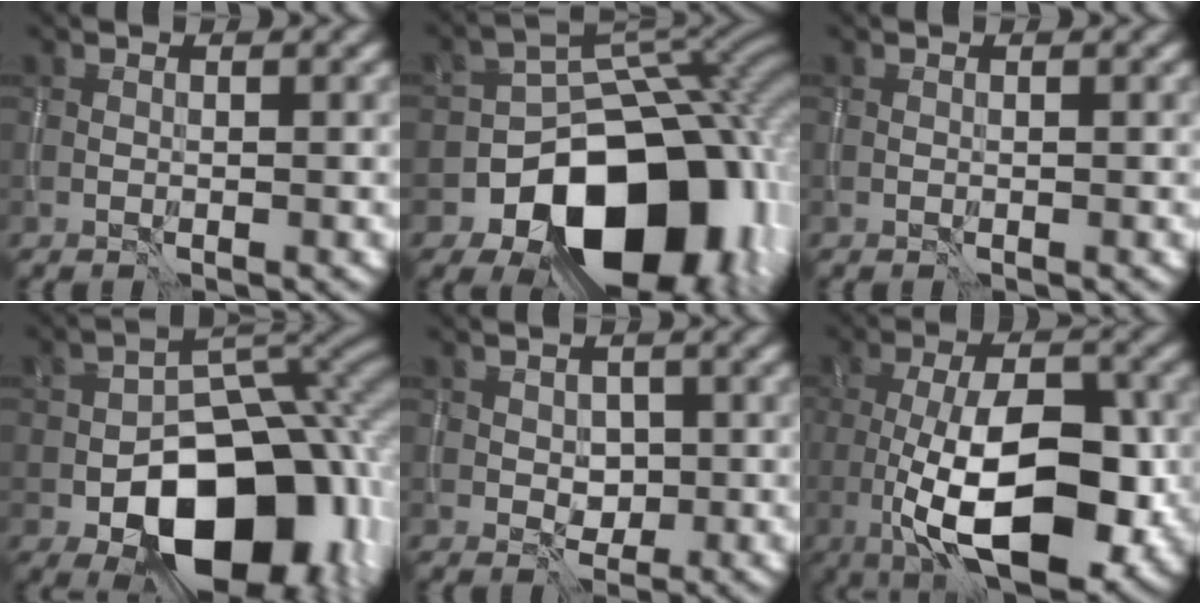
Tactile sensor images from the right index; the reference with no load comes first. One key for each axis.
{"total": 15.6, "fx": -6.9, "fy": 10.7, "fz": 9.1, "tx": -0.093, "ty": -0.017, "tz": -0.105}
{"total": 0.0}
{"total": 15.7, "fx": -5.3, "fy": 10.2, "fz": 10.7, "tx": -0.126, "ty": -0.021, "tz": -0.076}
{"total": 1.7, "fx": 0.0, "fy": 1.5, "fz": 0.9, "tx": -0.014, "ty": -0.002, "tz": 0.002}
{"total": 11.8, "fx": -2.6, "fy": 5.0, "fz": 10.4, "tx": -0.168, "ty": -0.003, "tz": -0.045}